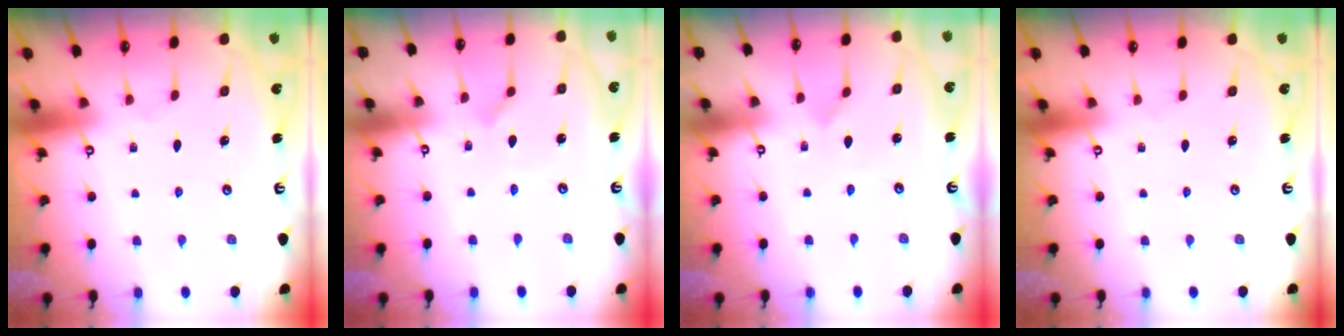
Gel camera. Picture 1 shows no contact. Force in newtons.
{"total": 4.2, "press": 4.2, "slide": 0.4}
{"total": 1.0, "press": 1.0, "slide": 0.1}
{"total": 0.0}